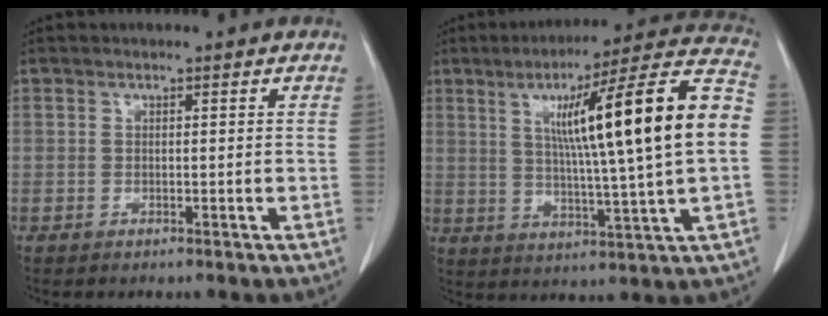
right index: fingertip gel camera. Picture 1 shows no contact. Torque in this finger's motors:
{"motor_torque": [1.86, 0.28, 0.78, 0.21]}